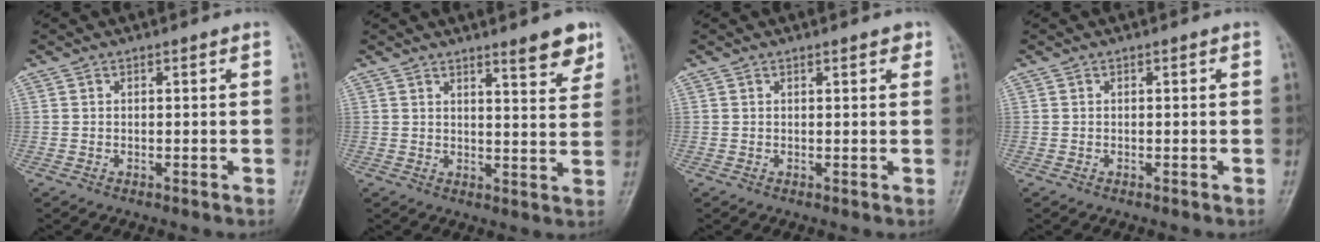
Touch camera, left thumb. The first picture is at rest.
{"total": 6.4, "force": [4.6, 1.1, 4.3], "torque": [-0.047, -0.032, 0.063]}
{"total": 1.5, "force": [1.0, 0.5, 1.0], "torque": [-0.009, -0.003, 0.011]}
{"total": 0.0}